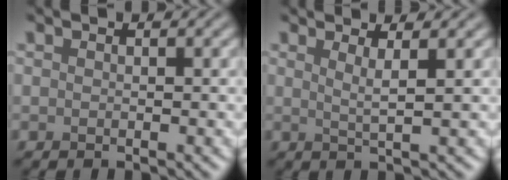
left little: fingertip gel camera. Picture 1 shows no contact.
{"total": 2.0, "force": [0.9, 0.4, 1.7], "torque": [-0.025, -0.002, 0.010]}